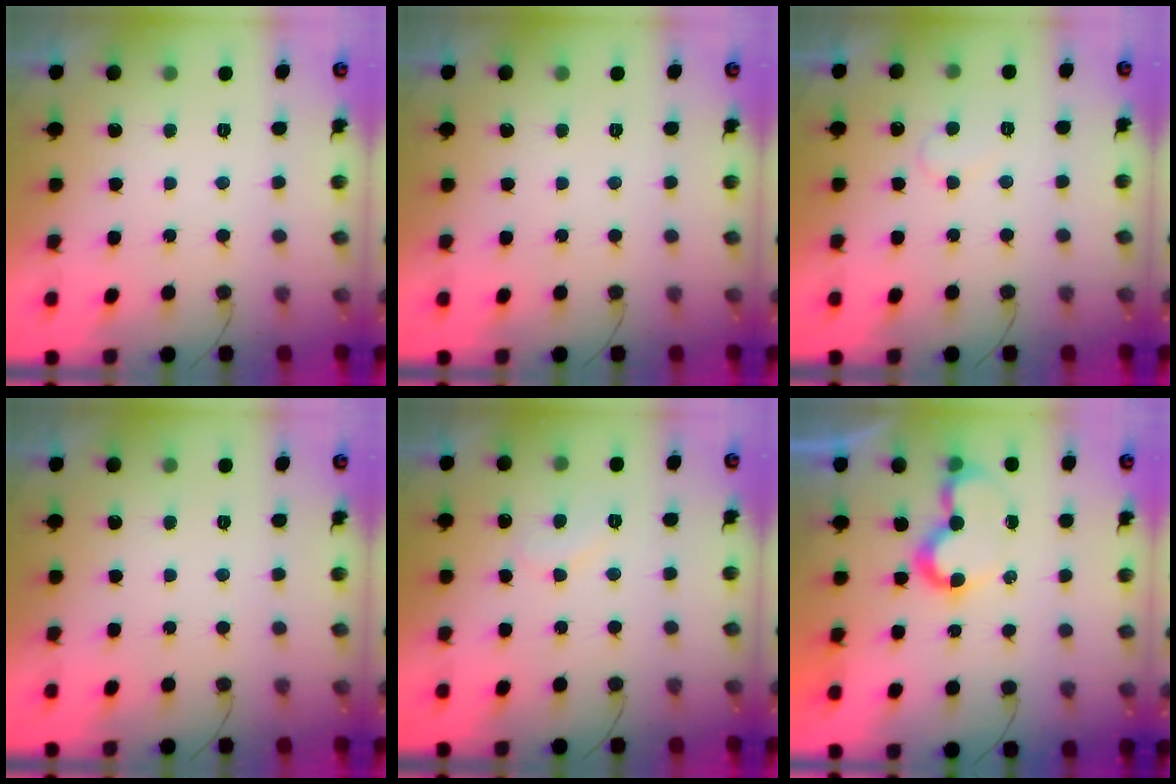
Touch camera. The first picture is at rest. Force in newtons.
{"total": 0.0}
{"total": 5.3, "press": 5.3, "slide": 0.4}
{"total": 0.0}
{"total": 6.5, "press": 6.5, "slide": 0.4}
{"total": 8.3, "press": 8.2, "slide": 1.0}